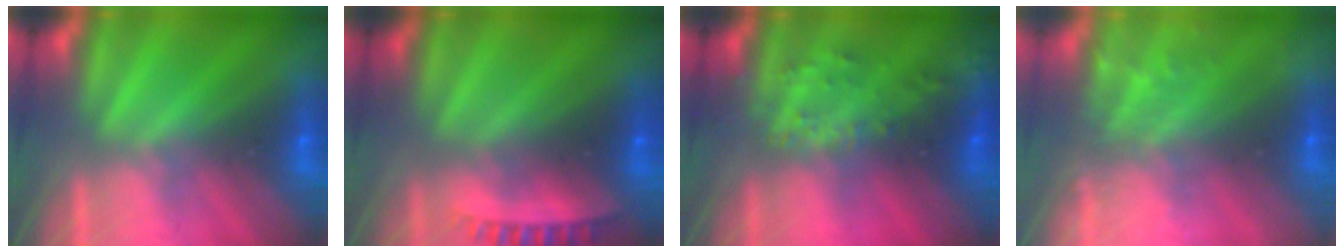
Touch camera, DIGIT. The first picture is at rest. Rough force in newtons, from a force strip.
{"total": 2.7}
{"total": 2.7}
{"total": 6.6}